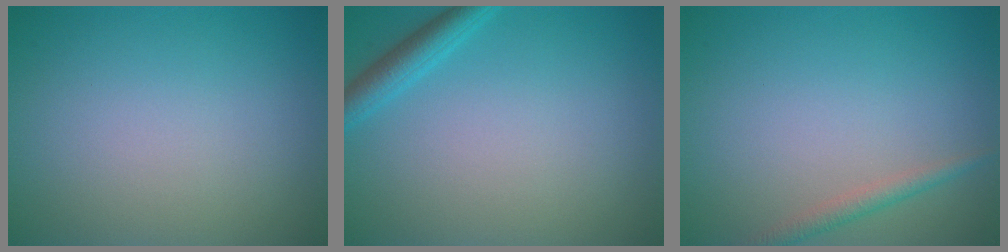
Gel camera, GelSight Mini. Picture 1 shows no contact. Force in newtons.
{"total": 2.3, "press": 2.2, "slide": 0.2}
{"total": 1.5, "press": 1.5, "slide": 0.0}